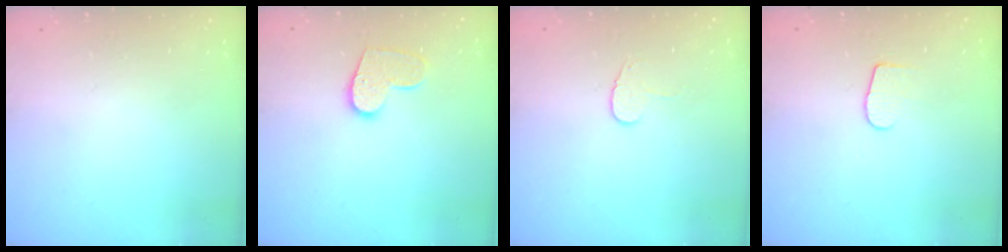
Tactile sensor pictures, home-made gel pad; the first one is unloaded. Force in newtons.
{"total": 10.0, "press": 10.0, "slide": 0.6}
{"total": 4.4, "press": 4.4, "slide": 0.5}
{"total": 5.8, "press": 5.8, "slide": 0.5}